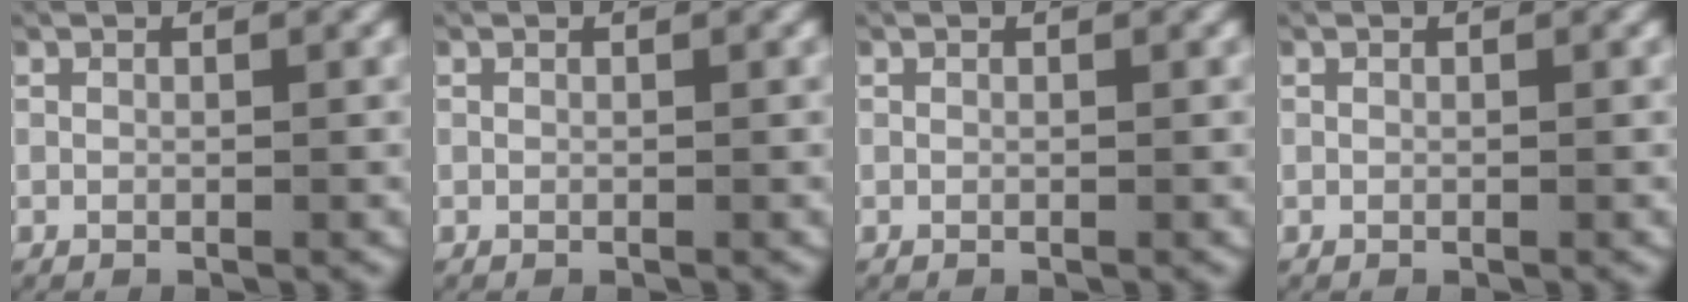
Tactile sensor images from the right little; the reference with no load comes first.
{"total": 0.0}
{"total": 0.0}
{"total": 0.0}